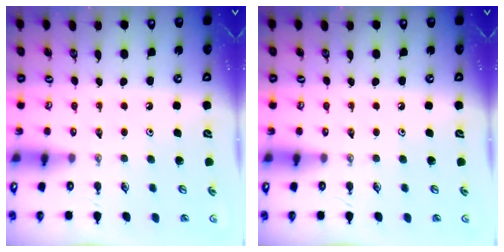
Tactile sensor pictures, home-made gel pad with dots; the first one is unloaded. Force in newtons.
{"total": 0.0}